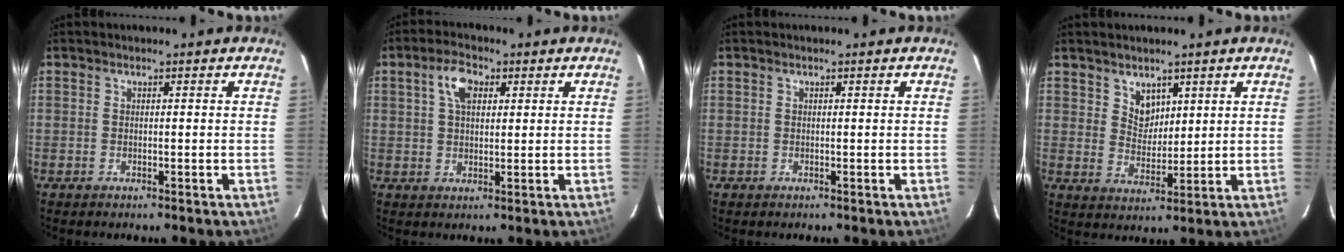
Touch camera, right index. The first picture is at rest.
{"total": 5.4, "force": [2.1, 3.1, 4.0], "torque": [-0.072, 0.016, 0.038]}
{"total": 0.7, "force": [-0.2, 0.7, -0.1], "torque": [0.003, 0.002, -0.002]}
{"total": 4.7, "force": [2.9, 3.3, 1.5], "torque": [-0.016, 0.002, 0.058]}